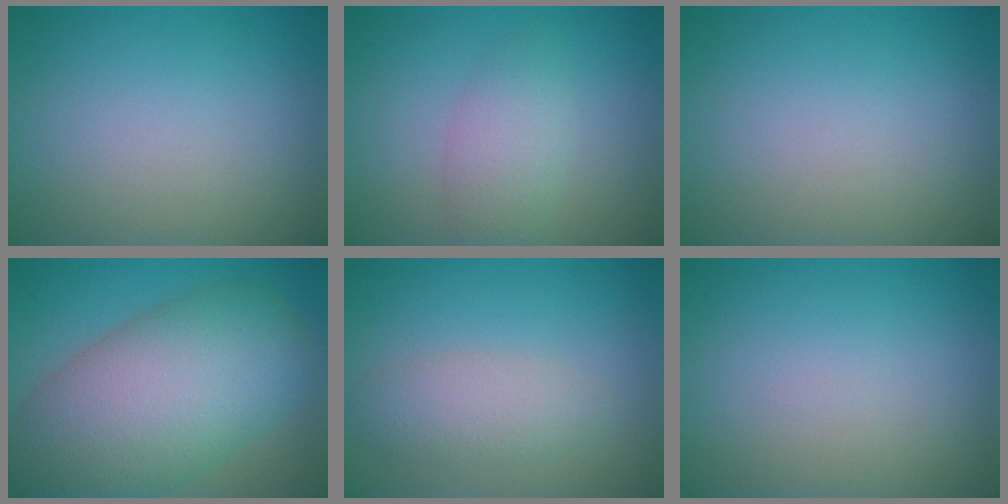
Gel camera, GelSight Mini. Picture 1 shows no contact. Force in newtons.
{"total": 3.0, "press": 3.0, "slide": 0.2}
{"total": 0.0}
{"total": 13.2, "press": 13.2, "slide": 0.5}
{"total": 2.9, "press": 2.9, "slide": 0.1}
{"total": 0.0}